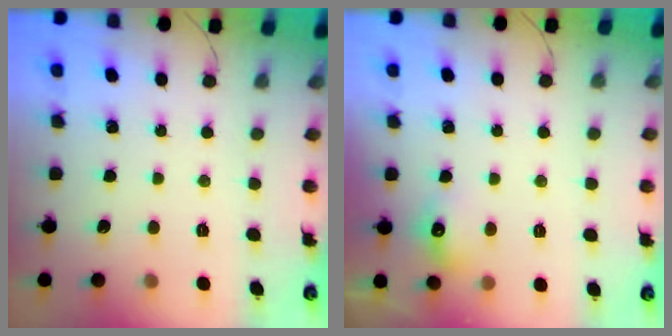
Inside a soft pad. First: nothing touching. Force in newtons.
{"total": 6.8, "press": 6.6, "slide": 1.4}